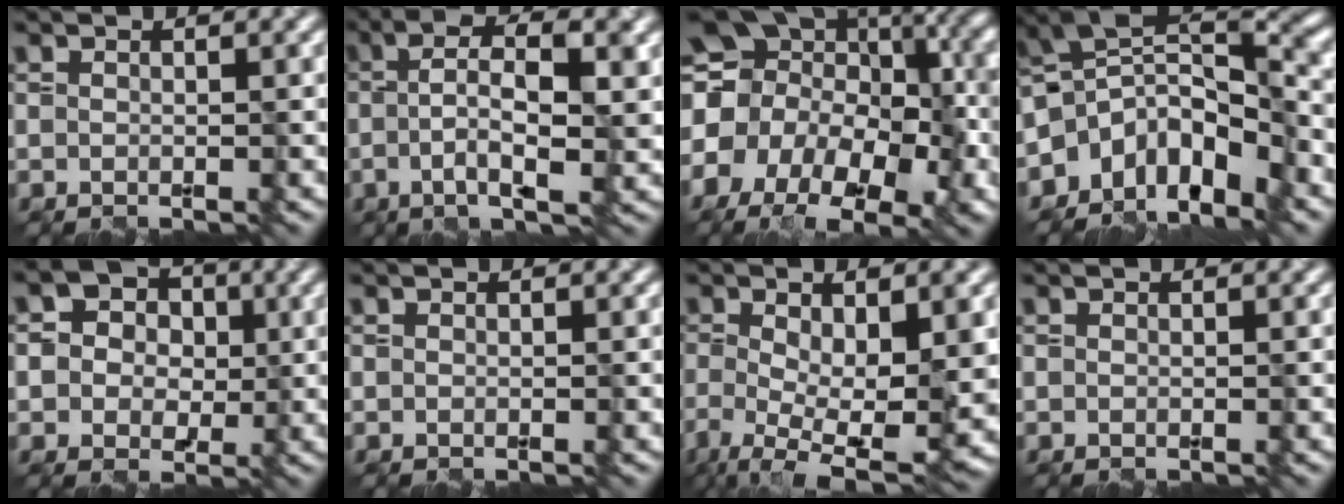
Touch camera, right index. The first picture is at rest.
{"total": 5.9, "force": [-0.2, 1.7, 5.6], "torque": [-0.098, 0.003, -0.006]}
{"total": 18.1, "force": [-3.2, 12.7, 12.4], "torque": [-0.227, 0.002, -0.048]}
{"total": 7.5, "force": [-4.3, 4.1, 4.6], "torque": [-0.051, 0.011, -0.096]}
{"total": 4.9, "force": [0.9, 4.3, 2.1], "torque": [-0.019, 0.016, -0.004]}
{"total": 0.0}
{"total": 10.4, "force": [-2.8, 4.1, 9.1], "torque": [-0.163, -0.028, -0.042]}
{"total": 0.0}